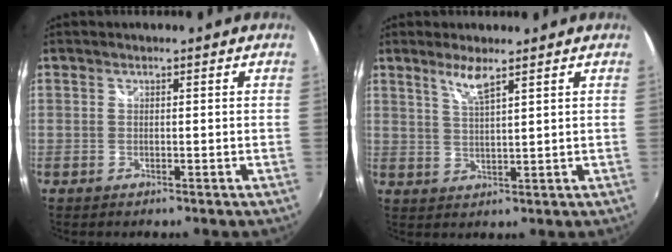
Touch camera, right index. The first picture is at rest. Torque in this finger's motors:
{"motor_torque": [0.20, 0.08, 0.11, 0.05]}